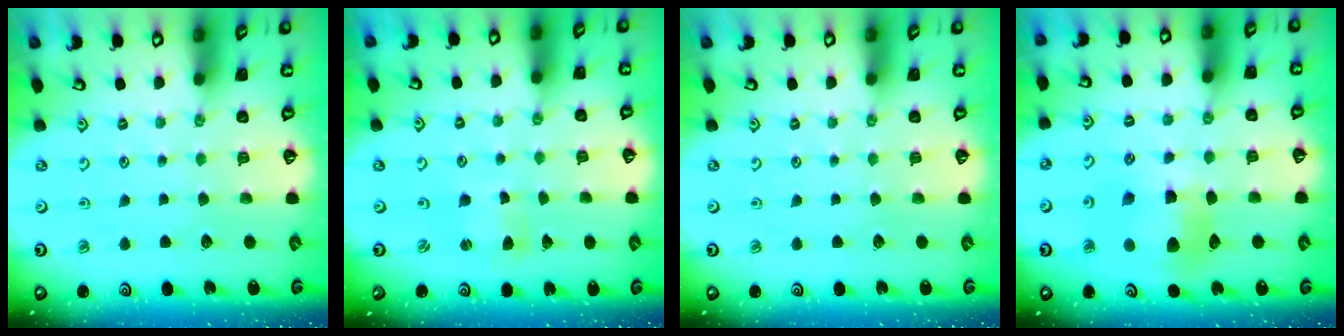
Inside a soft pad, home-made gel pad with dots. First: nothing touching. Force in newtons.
{"total": 1.4, "press": 1.4, "slide": 0.3}
{"total": 0.0}
{"total": 9.2, "press": 9.2, "slide": 1.1}